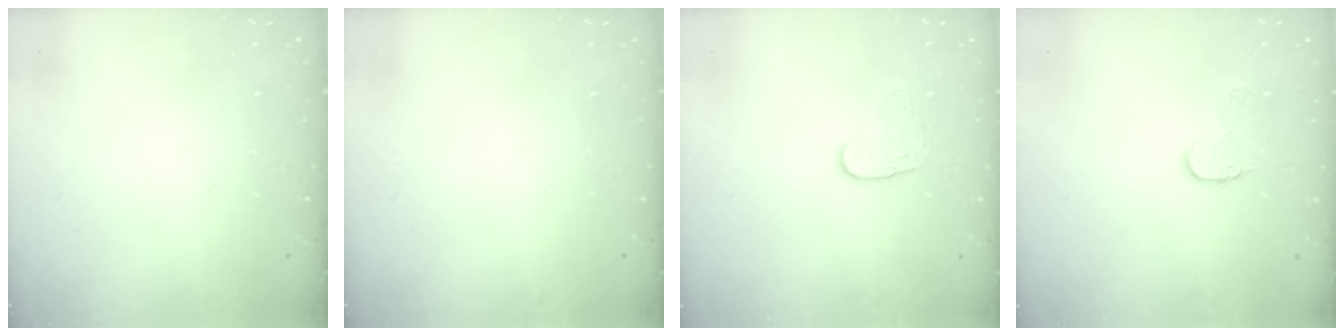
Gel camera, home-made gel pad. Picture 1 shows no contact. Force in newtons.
{"total": 0.0}
{"total": 5.8, "press": 5.8, "slide": 0.6}
{"total": 6.9, "press": 6.9, "slide": 0.1}